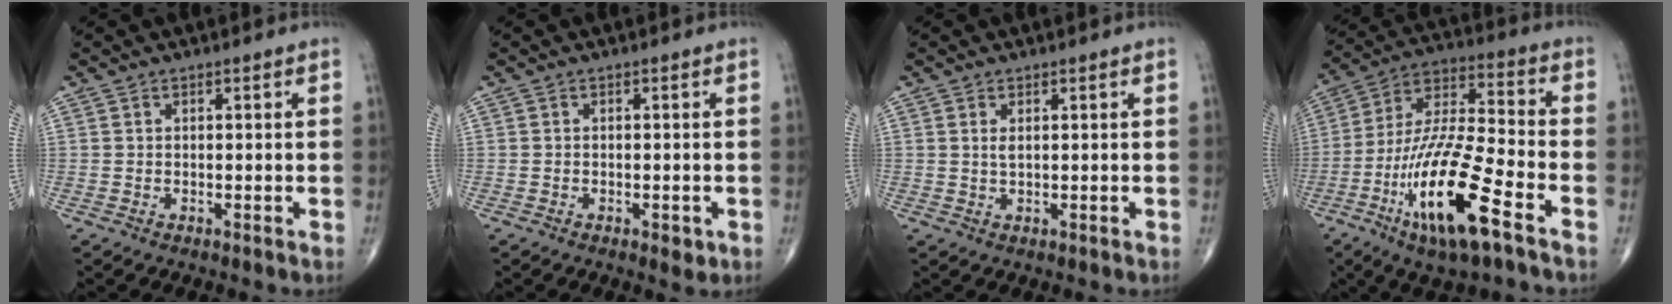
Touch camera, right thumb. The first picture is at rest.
{"total": 2.0, "force": [-0.8, 0.9, 1.6], "torque": [-0.017, -0.001, -0.009]}
{"total": 1.2, "force": [0.5, 0.4, 1.1], "torque": [-0.023, -0.004, 0.011]}
{"total": 19.8, "force": [-9.3, 4.5, 16.9], "torque": [-0.349, 0.037, -0.167]}